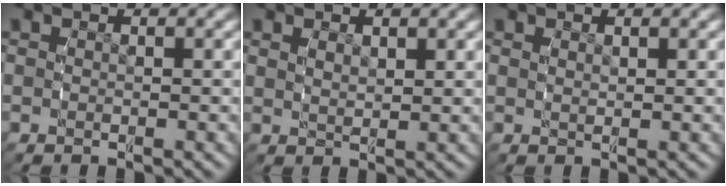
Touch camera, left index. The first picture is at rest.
{"total": 1.2, "force": [1.2, -0.2, 0.3], "torque": [-0.009, -0.007, 0.030]}
{"total": 0.8, "force": [0.7, -0.4, 0.1], "torque": [-0.003, -0.003, 0.016]}